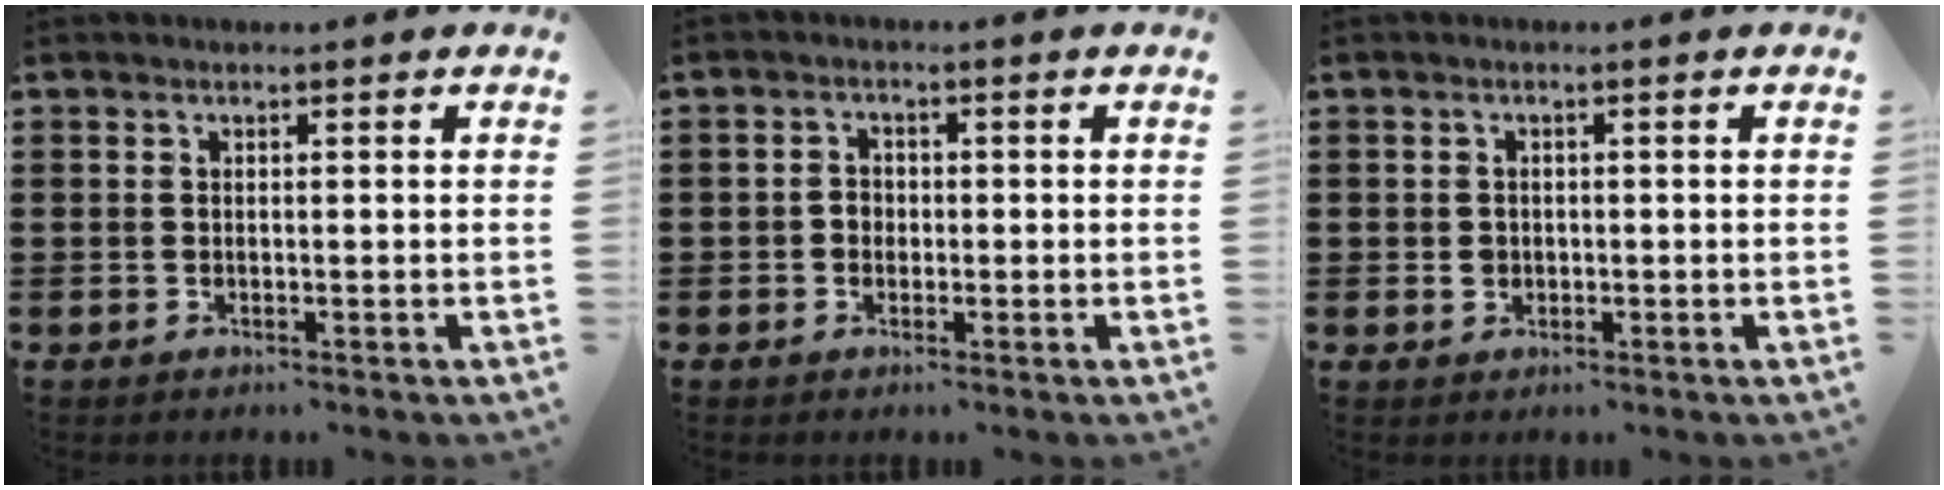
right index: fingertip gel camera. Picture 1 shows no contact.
{"total": 1.8, "force": [-0.5, 1.6, 0.7], "torque": [-0.018, 0.005, -0.011]}
{"total": 1.4, "force": [-0.1, 1.2, 0.7], "torque": [-0.016, 0.004, -0.003]}